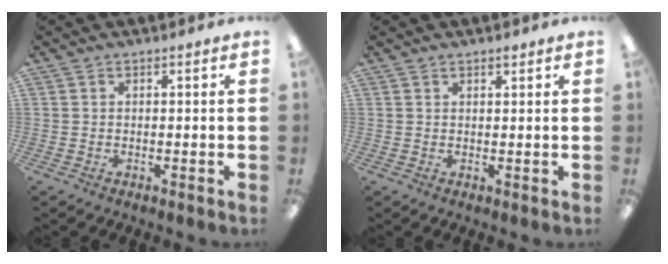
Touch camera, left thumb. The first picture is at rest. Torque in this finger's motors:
{"motor_torque": [-0.44, -0.31, -0.01, -0.02, 0.01]}